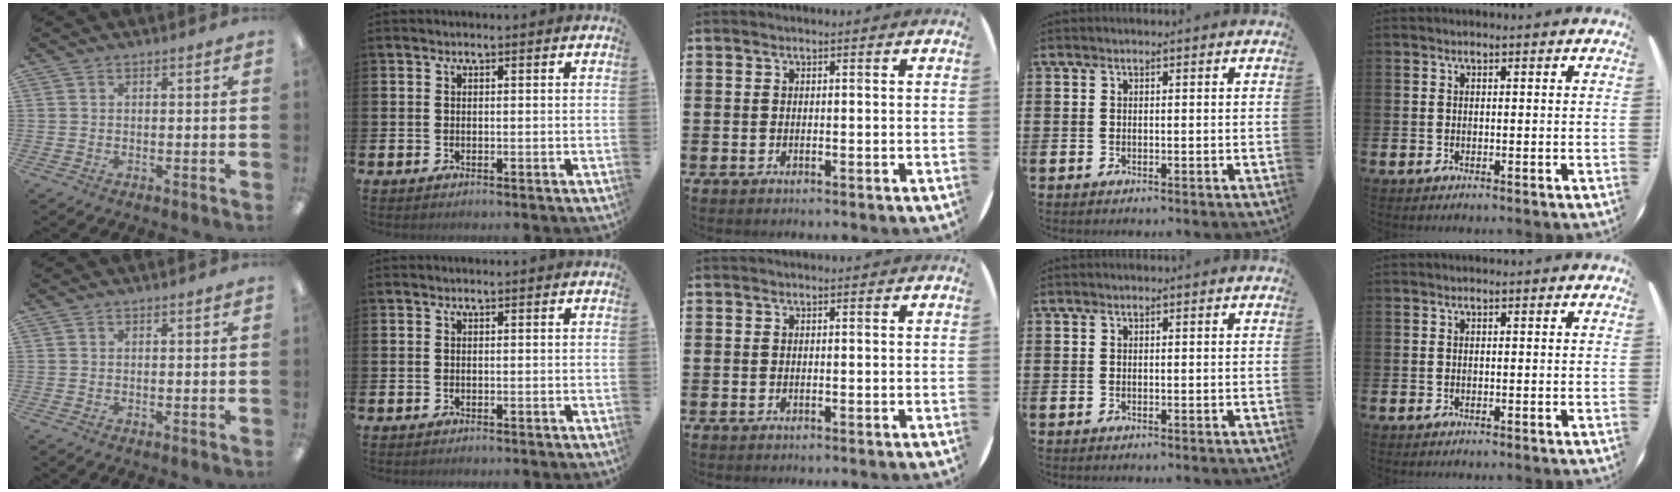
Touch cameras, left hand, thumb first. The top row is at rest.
{}